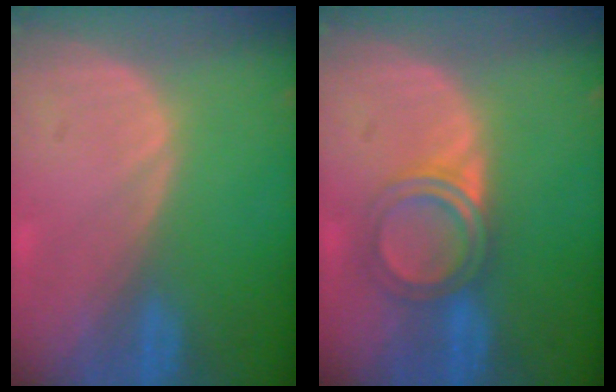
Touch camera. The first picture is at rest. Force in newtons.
{"total": 4.9, "press": 4.7, "slide": 1.4}